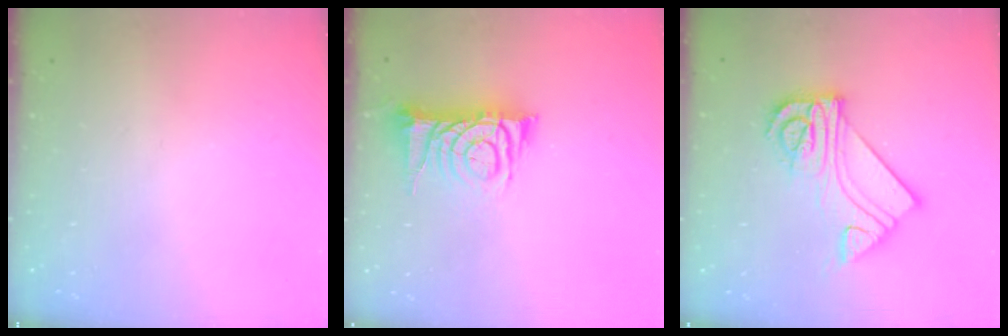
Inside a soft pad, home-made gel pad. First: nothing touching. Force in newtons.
{"total": 10.3, "press": 10.3, "slide": 1.0}
{"total": 13.3, "press": 13.3, "slide": 1.3}